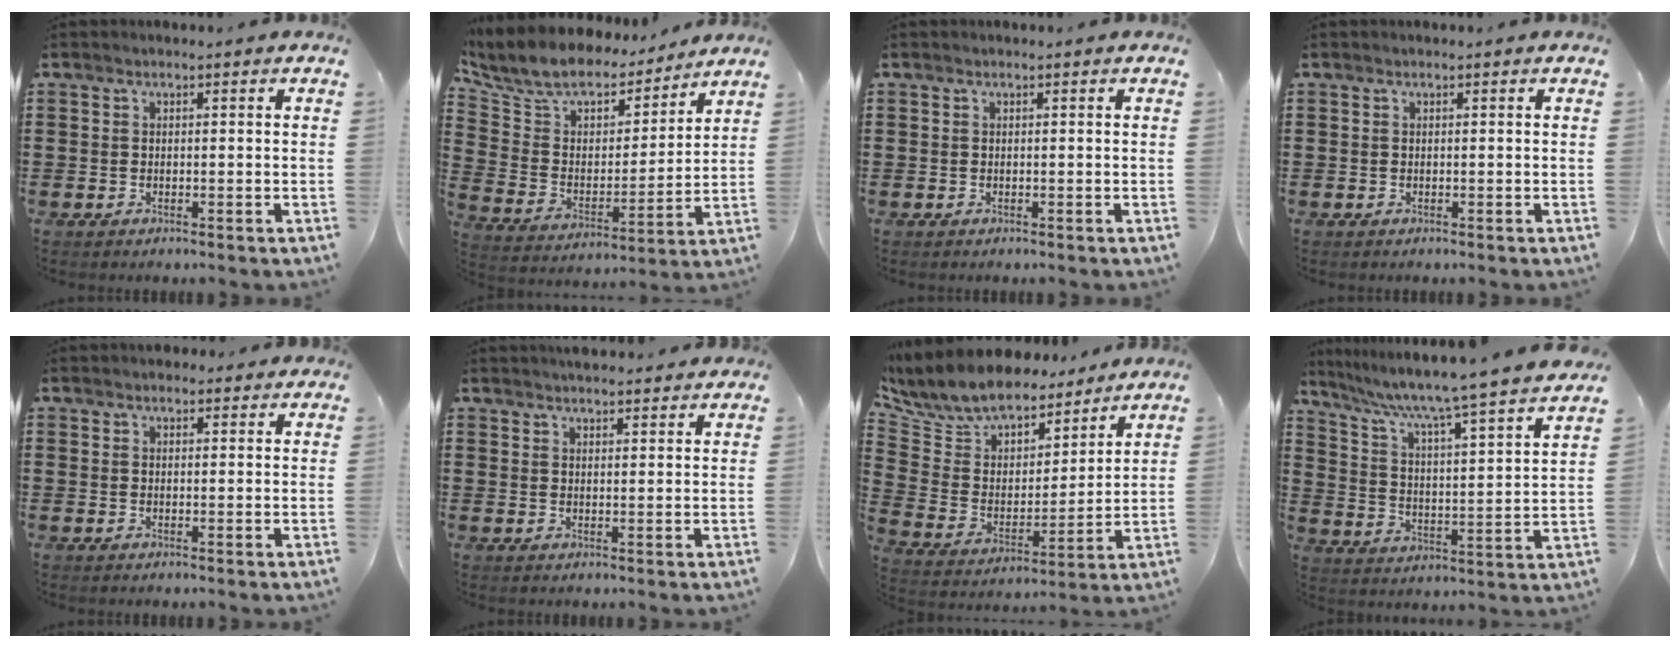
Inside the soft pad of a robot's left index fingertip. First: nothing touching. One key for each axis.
{"total": 8.4, "fx": 7.3, "fy": 3.3, "fz": 2.5, "tx": -0.091, "ty": -0.046, "tz": 0.125}
{"total": 0.0}
{"total": 0.0}
{"total": 1.8, "fx": 1.7, "fy": 0.7, "fz": 0.3, "tx": 0.000, "ty": 0.002, "tz": 0.030}
{"total": 2.6, "fx": 2.6, "fy": 0.0, "fz": 0.1, "tx": -0.009, "ty": -0.002, "tz": 0.050}
{"total": 8.8, "fx": 8.0, "fy": 3.2, "fz": 1.8, "tx": -0.082, "ty": -0.056, "tz": 0.142}
{"total": 6.7, "fx": 5.8, "fy": -0.9, "fz": 3.3, "tx": -0.092, "ty": -0.053, "tz": 0.085}